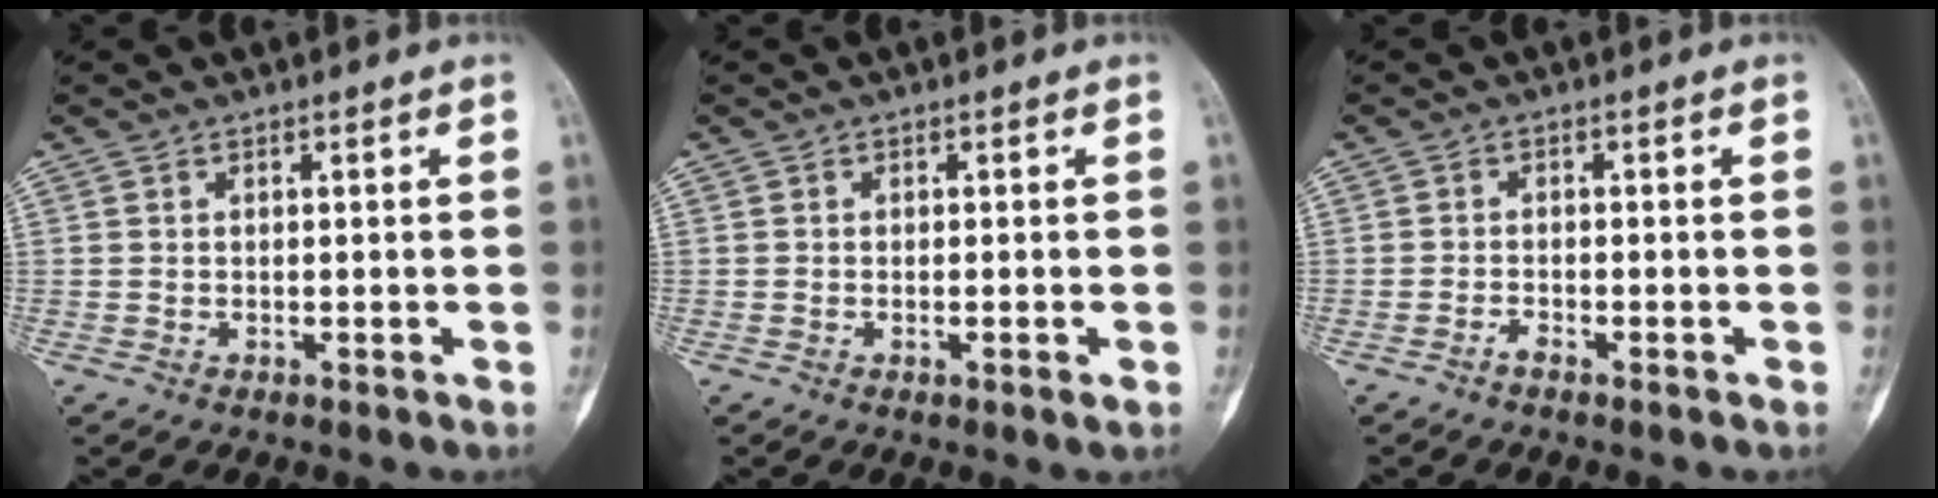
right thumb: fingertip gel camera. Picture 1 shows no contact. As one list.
[{"total": 1.5, "force": [-0.5, 0.3, 1.4], "torque": [-0.021, -0.002, -0.007]}, {"total": 1.3, "force": [-1.1, 0.2, 0.7], "torque": [-0.016, 0.006, -0.025]}]